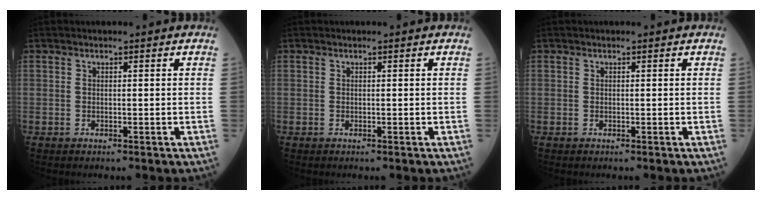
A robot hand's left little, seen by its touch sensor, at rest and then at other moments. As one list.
[{"total": 0.0}, {"total": 0.0}]